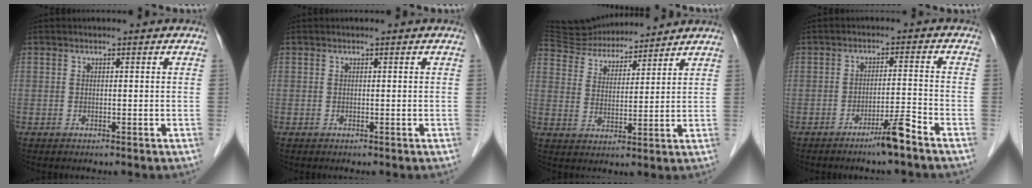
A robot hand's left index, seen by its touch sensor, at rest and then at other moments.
{"total": 0.0}
{"total": 12.0, "force": [11.5, 2.7, 2.2], "torque": [-0.041, 0.023, 0.198]}
{"total": 4.7, "force": [-3.5, -0.9, 3.0], "torque": [-0.052, -0.011, -0.064]}